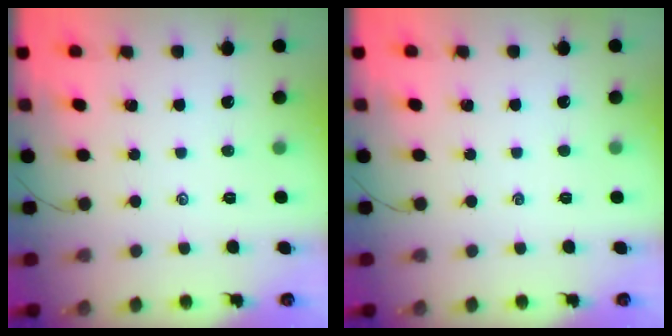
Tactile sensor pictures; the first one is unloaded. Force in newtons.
{"total": 0.0}